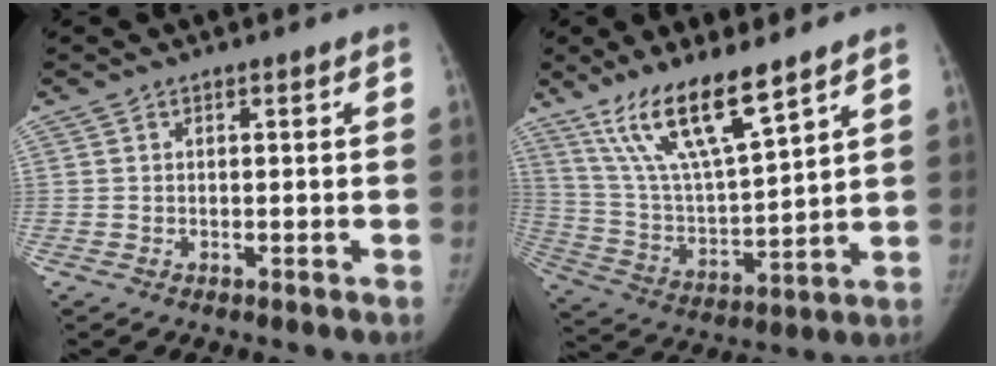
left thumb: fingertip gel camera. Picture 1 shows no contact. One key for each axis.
{"total": 16.0, "fx": 11.0, "fy": 3.3, "fz": 11.2, "tx": -0.198, "ty": -0.055, "tz": 0.223}